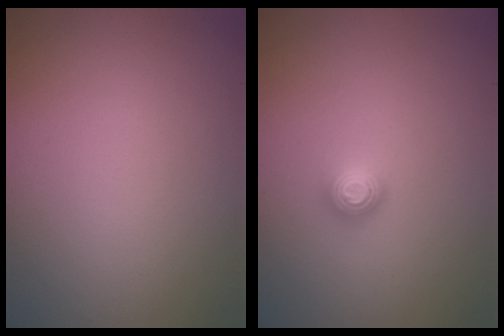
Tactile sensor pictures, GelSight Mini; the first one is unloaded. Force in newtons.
{"total": 1.1, "press": 1.1, "slide": 0.1}